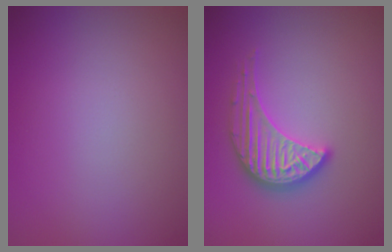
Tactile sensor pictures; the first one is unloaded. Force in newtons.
{"total": 3.7, "press": 3.3, "slide": 1.7}